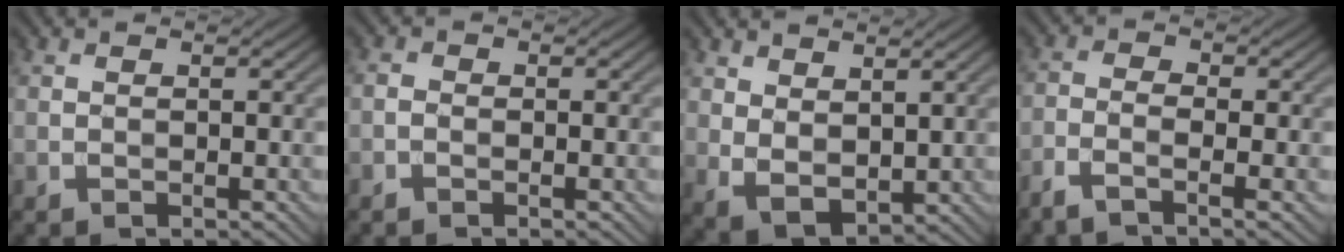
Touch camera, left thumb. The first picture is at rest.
{"total": 1.1, "force": [-0.7, 0.7, 0.5], "torque": [-0.011, 0.002, -0.016]}
{"total": 4.4, "force": [2.3, 2.5, 2.8], "torque": [-0.066, -0.011, 0.053]}
{"total": 3.6, "force": [-2.4, 0.7, 2.7], "torque": [-0.059, -0.007, -0.058]}